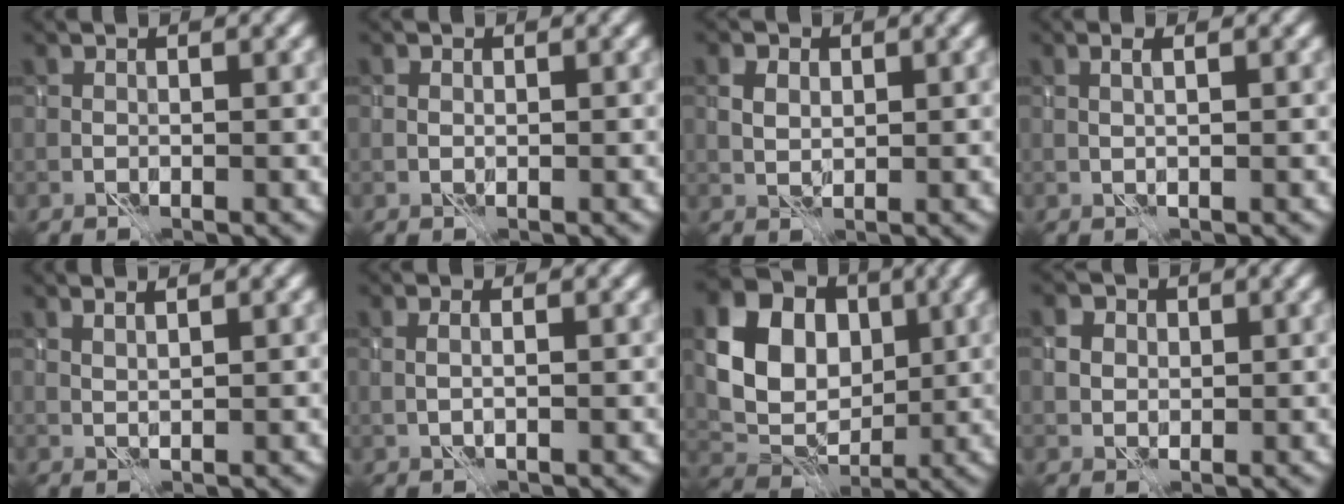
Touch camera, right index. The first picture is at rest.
{"total": 0.6, "force": [0.1, 0.5, 0.3], "torque": [-0.004, 0.000, 0.001]}
{"total": 2.4, "force": [1.1, 1.6, 1.5], "torque": [-0.032, 0.011, 0.016]}
{"total": 1.0, "force": [0.6, -0.3, 0.7], "torque": [-0.016, 0.005, 0.012]}
{"total": 1.2, "force": [1.1, -0.4, 0.4], "torque": [-0.012, 0.001, 0.021]}
{"total": 1.3, "force": [0.7, 0.3, 1.1], "torque": [-0.018, 0.001, 0.006]}
{"total": 13.1, "force": [3.8, 10.3, 7.1], "torque": [-0.157, 0.038, 0.058]}
{"total": 2.6, "force": [0.9, 2.2, 1.1], "torque": [-0.021, 0.010, 0.016]}